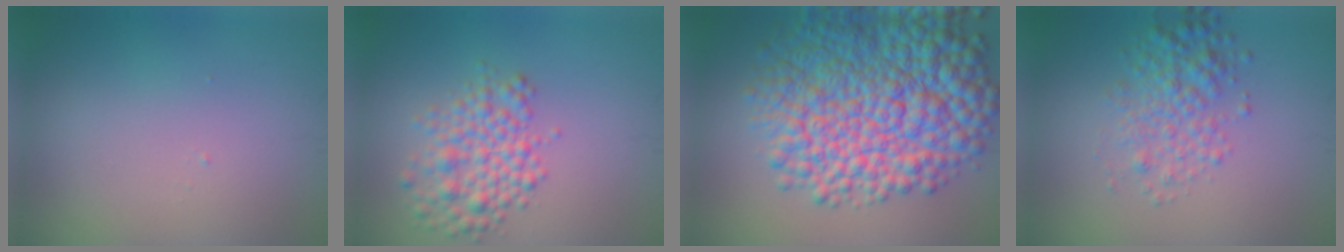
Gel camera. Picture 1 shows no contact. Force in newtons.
{"total": 4.1, "press": 4.1, "slide": 0.1}
{"total": 13.2, "press": 13.2, "slide": 0.2}
{"total": 3.4, "press": 3.4, "slide": 0.0}